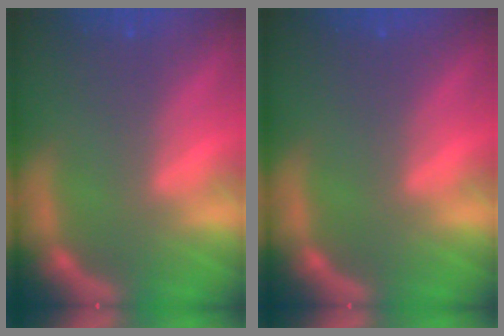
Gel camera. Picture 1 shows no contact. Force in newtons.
{"total": 0.0}